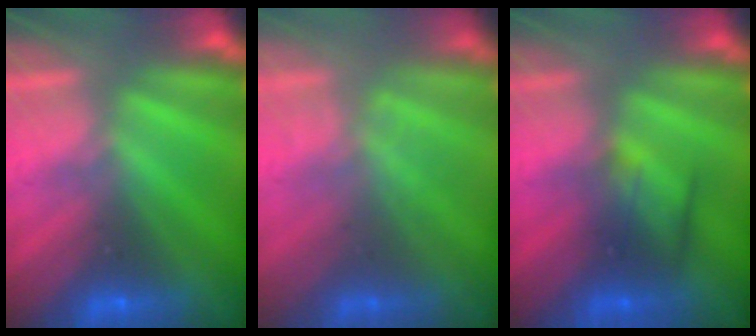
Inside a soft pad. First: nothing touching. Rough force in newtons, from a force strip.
{"total": 1.7}
{"total": 2.3}